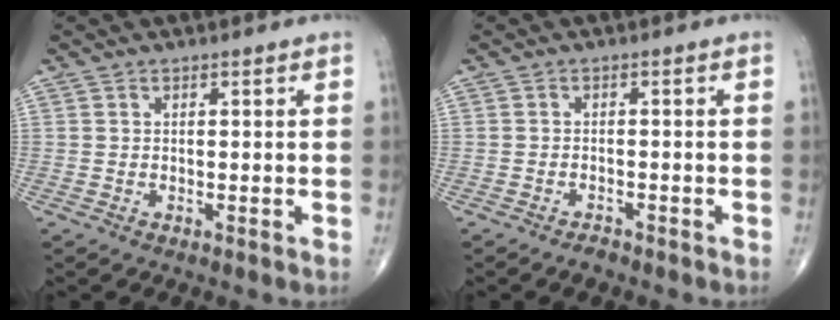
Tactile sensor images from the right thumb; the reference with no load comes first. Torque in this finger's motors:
{"motor_torque": [1.10, 0.89, 0.05, -0.04, -0.01]}